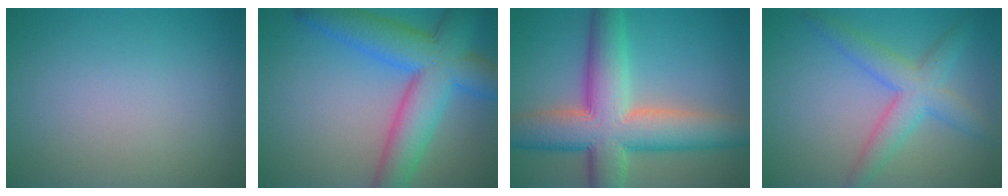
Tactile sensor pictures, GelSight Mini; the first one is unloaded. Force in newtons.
{"total": 9.8, "press": 9.8, "slide": 0.3}
{"total": 11.2, "press": 11.1, "slide": 0.4}
{"total": 4.6, "press": 4.6, "slide": 0.2}